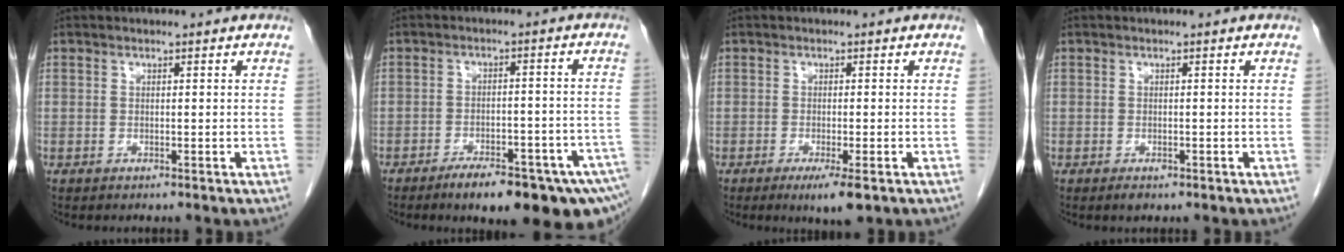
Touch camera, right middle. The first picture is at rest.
{"total": 14.6, "force": [-10.4, 3.0, 9.7], "torque": [-0.080, 0.021, -0.142]}
{"total": 4.1, "force": [-2.2, 0.7, 3.4], "torque": [-0.051, -0.010, -0.031]}
{"total": 1.1, "force": [-0.7, 0.6, 0.7], "torque": [-0.010, 0.000, -0.005]}